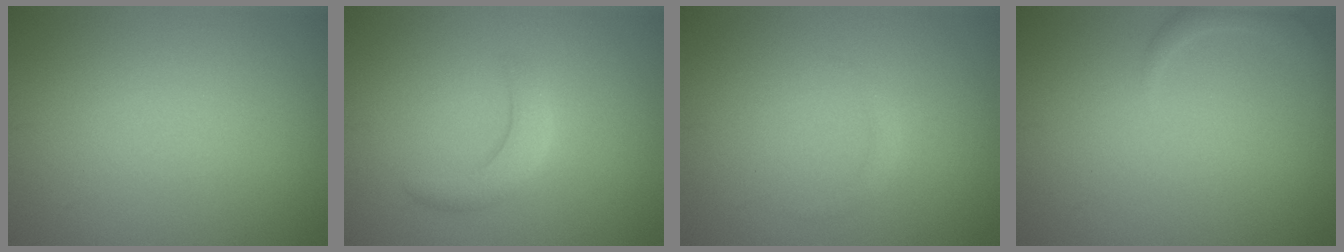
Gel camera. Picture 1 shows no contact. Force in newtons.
{"total": 2.3, "press": 2.2, "slide": 0.2}
{"total": 0.8, "press": 0.8, "slide": 0.0}
{"total": 1.5, "press": 1.5, "slide": 0.2}